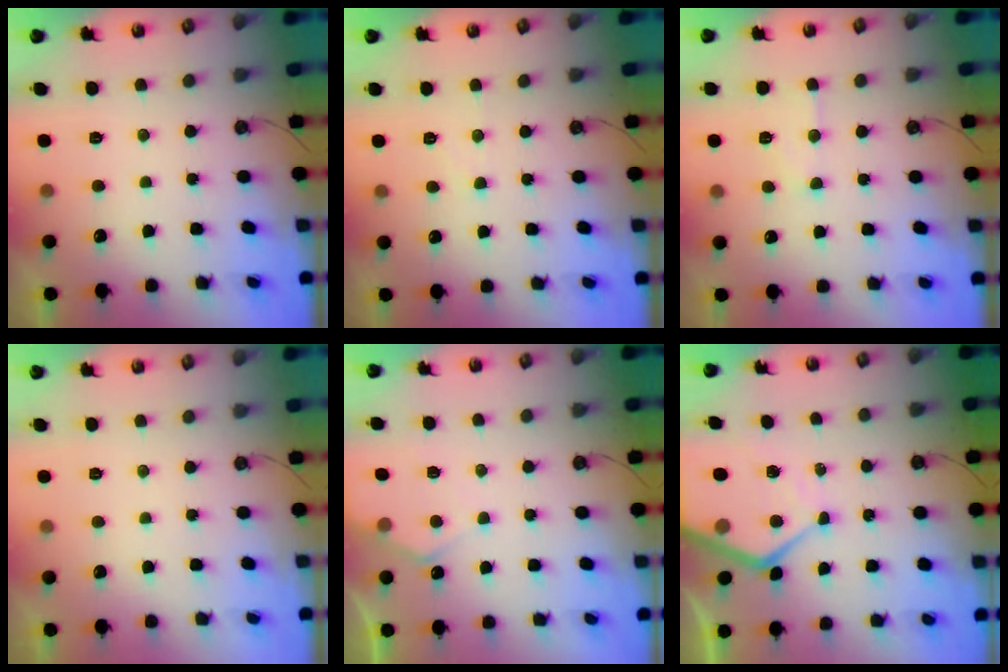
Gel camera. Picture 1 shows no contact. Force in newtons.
{"total": 2.7, "press": 2.6, "slide": 0.6}
{"total": 7.2, "press": 7.2, "slide": 0.6}
{"total": 0.0}
{"total": 5.3, "press": 5.2, "slide": 0.7}
{"total": 10.4, "press": 10.3, "slide": 1.1}